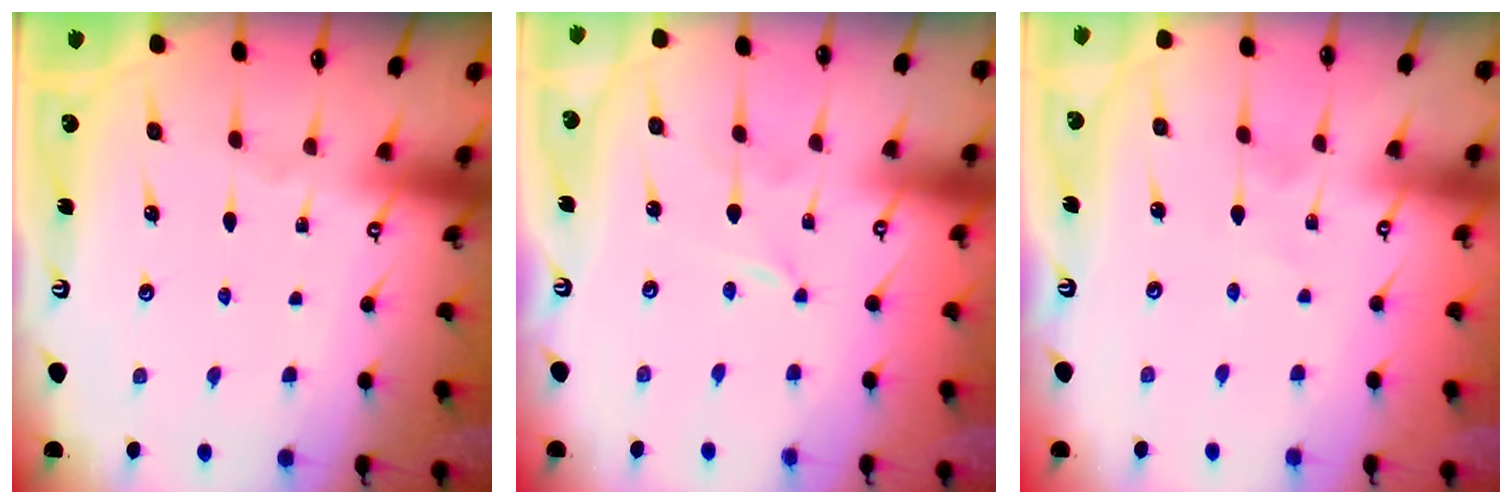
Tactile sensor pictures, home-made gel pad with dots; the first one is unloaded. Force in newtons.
{"total": 0.0}
{"total": 2.2, "press": 2.2, "slide": 0.3}